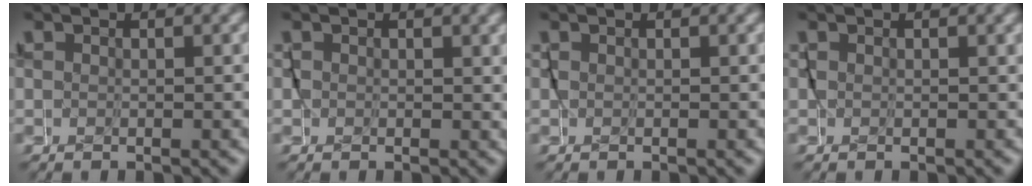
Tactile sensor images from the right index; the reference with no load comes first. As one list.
[{"total": 1.3, "force": [0.1, 1.1, 0.7], "torque": [-0.011, -0.001, 0.000]}, {"total": 0.0}, {"total": 0.5, "force": [-0.1, 0.5, 0.3], "torque": [-0.003, -0.003, 0.000]}]